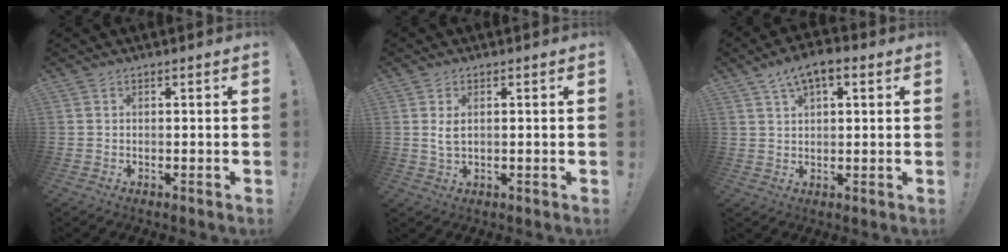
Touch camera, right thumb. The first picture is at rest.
{"total": 2.8, "force": [1.0, 1.3, 2.3], "torque": [-0.038, 0.000, 0.017]}
{"total": 7.2, "force": [3.6, 3.5, 5.1], "torque": [-0.081, -0.005, 0.065]}